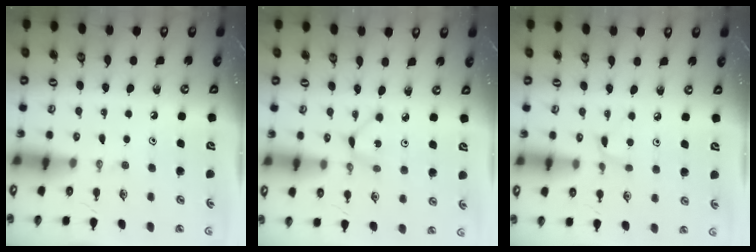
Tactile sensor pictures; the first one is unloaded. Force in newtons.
{"total": 2.3, "press": 2.3, "slide": 0.3}
{"total": 3.6, "press": 3.5, "slide": 0.4}